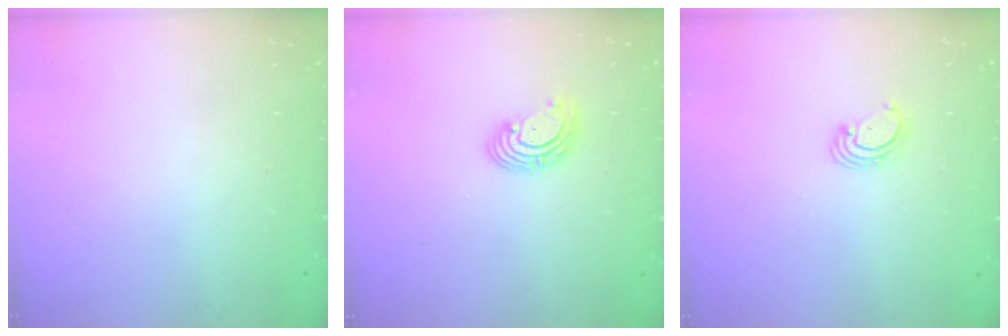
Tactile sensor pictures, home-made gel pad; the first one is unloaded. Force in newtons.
{"total": 3.9, "press": 3.9, "slide": 0.3}
{"total": 2.5, "press": 2.5, "slide": 0.3}